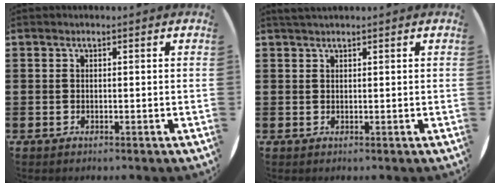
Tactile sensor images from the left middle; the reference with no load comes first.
{"total": 0.8, "force": [0.7, -0.1, 0.2], "torque": [-0.003, 0.000, 0.015]}